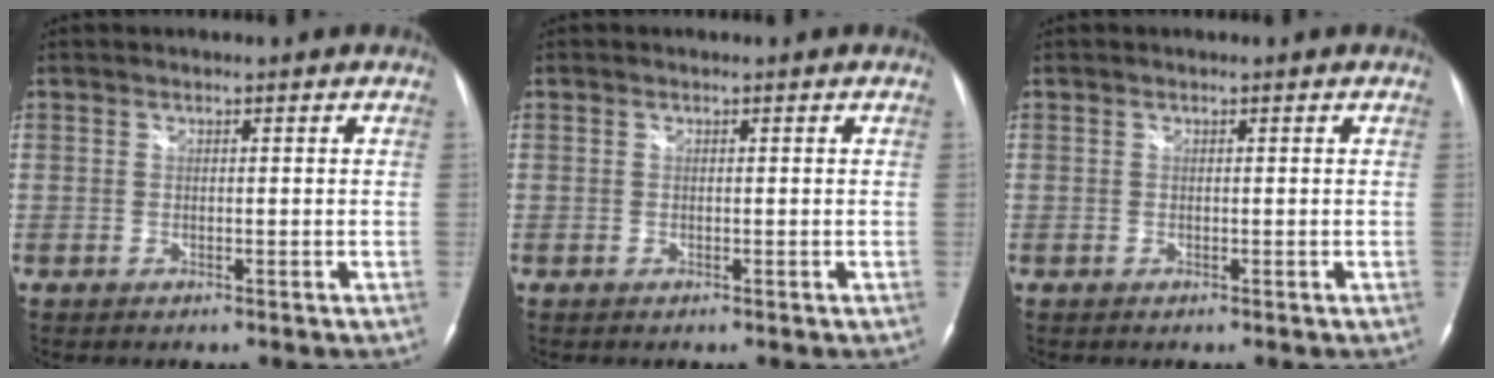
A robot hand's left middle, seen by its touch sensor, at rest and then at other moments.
{"total": 0.0}
{"total": 0.0}